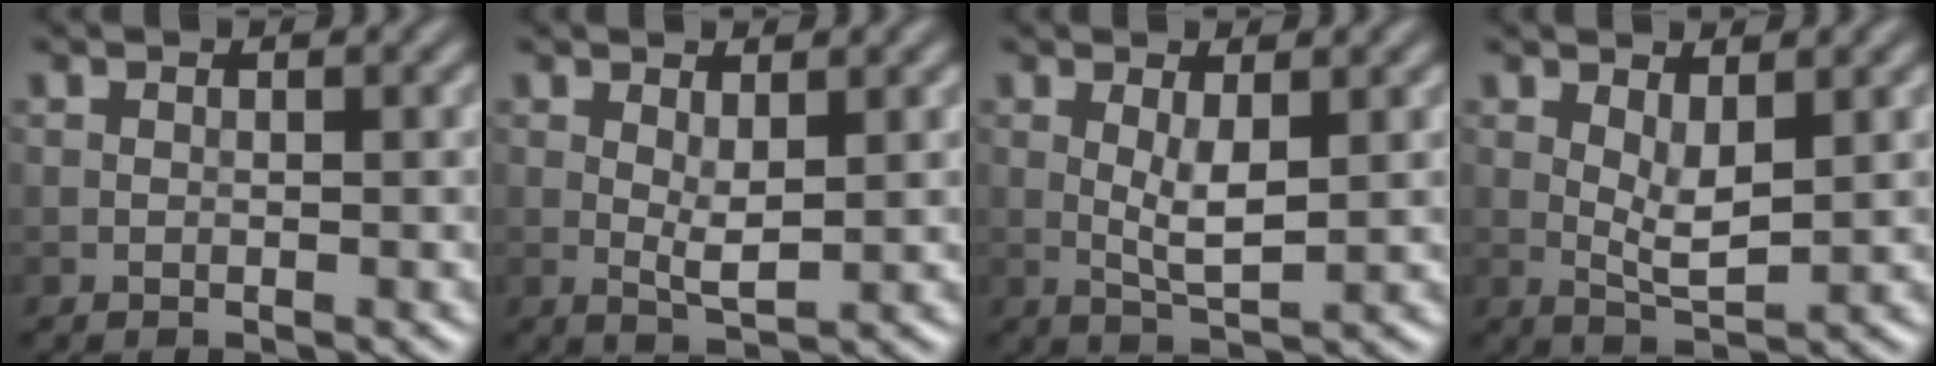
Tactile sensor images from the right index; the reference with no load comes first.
{"total": 2.1, "force": [0.7, 0.6, 1.8], "torque": [-0.038, -0.005, 0.015]}
{"total": 2.8, "force": [0.6, 0.7, 2.7], "torque": [-0.057, -0.006, 0.014]}
{"total": 2.8, "force": [1.0, 0.9, 2.4], "torque": [-0.049, -0.010, 0.022]}